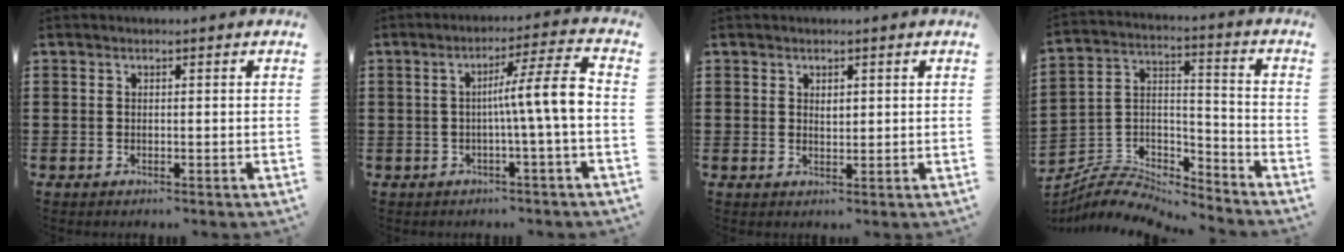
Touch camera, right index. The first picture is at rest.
{"total": 7.9, "force": [-0.7, 0.0, 7.9], "torque": [-0.133, -0.003, -0.021]}
{"total": 1.2, "force": [0.7, 0.7, 0.7], "torque": [-0.015, 0.004, 0.013]}
{"total": 6.6, "force": [-6.2, 1.9, 1.2], "torque": [-0.035, 0.005, -0.125]}